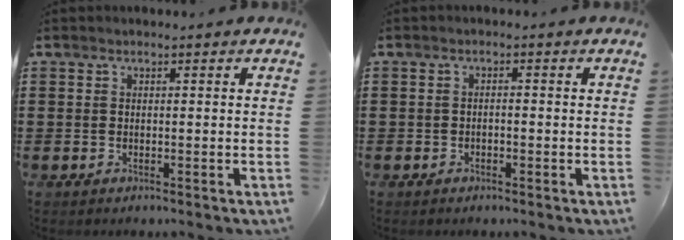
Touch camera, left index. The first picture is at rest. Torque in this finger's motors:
{"motor_torque": [-0.25, 0.21, -0.06, -0.01]}